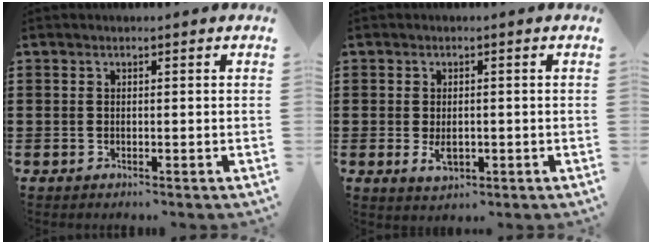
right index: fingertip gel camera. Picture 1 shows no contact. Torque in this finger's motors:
{"motor_torque": [1.02, 1.11, 0.10, 0.02]}